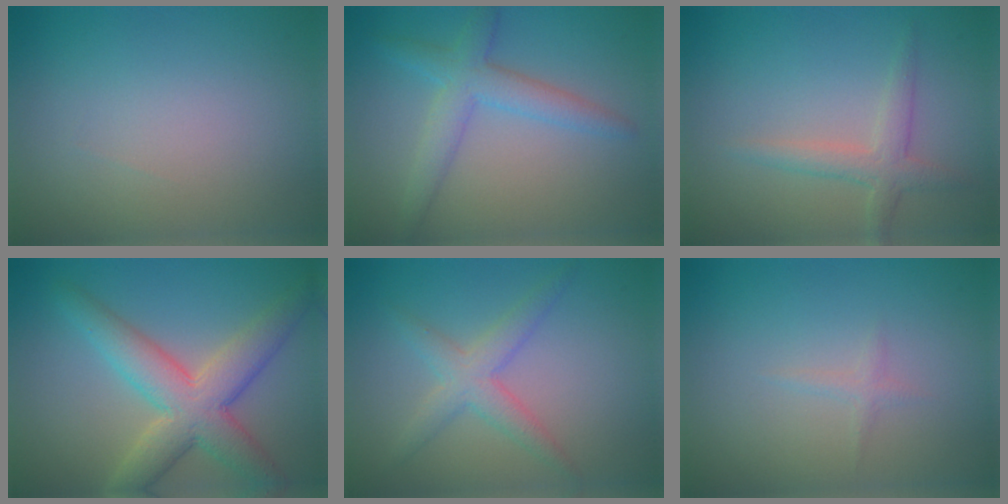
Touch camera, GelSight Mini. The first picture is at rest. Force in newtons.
{"total": 3.8, "press": 3.8, "slide": 0.1}
{"total": 2.5, "press": 2.5, "slide": 0.1}
{"total": 6.9, "press": 6.9, "slide": 0.2}
{"total": 2.4, "press": 2.4, "slide": 0.1}
{"total": 0.8, "press": 0.8, "slide": 0.1}